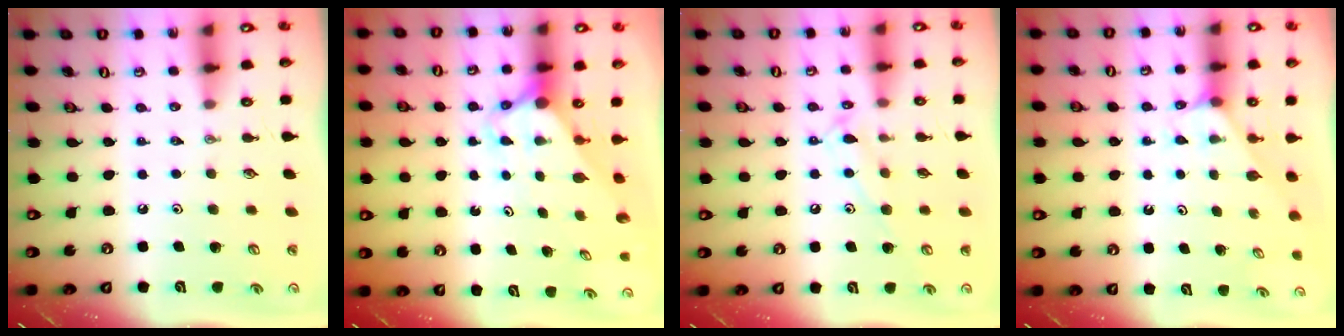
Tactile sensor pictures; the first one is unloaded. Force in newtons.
{"total": 2.7, "press": 2.7, "slide": 0.2}
{"total": 10.4, "press": 10.4, "slide": 0.7}
{"total": 2.1, "press": 2.1, "slide": 0.4}